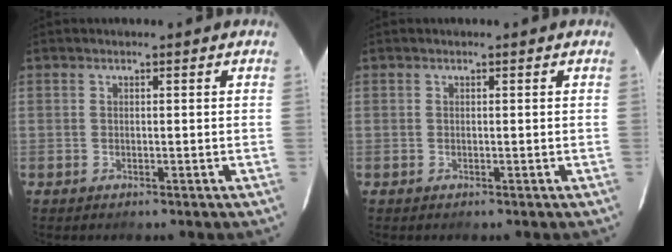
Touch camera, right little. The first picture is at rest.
{"total": 0.0}